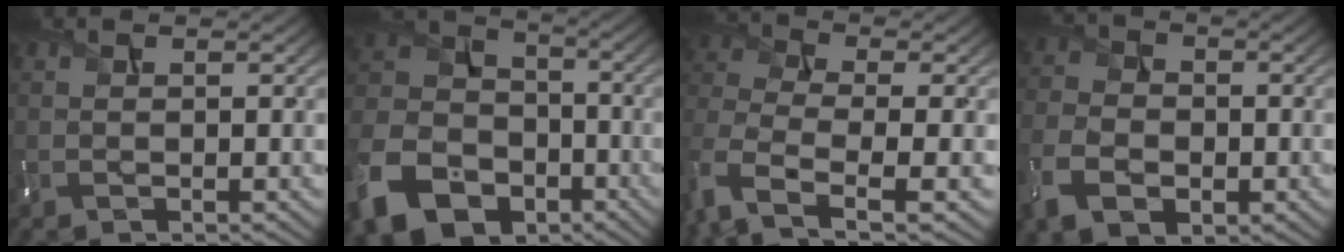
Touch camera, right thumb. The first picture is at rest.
{"total": 15.8, "force": [-8.5, 11.0, 7.5], "torque": [-0.216, -0.046, -0.172]}
{"total": 8.1, "force": [-4.2, 4.0, 5.7], "torque": [-0.140, -0.017, -0.094]}
{"total": 9.1, "force": [-4.0, 6.4, 5.2], "torque": [-0.139, -0.036, -0.074]}